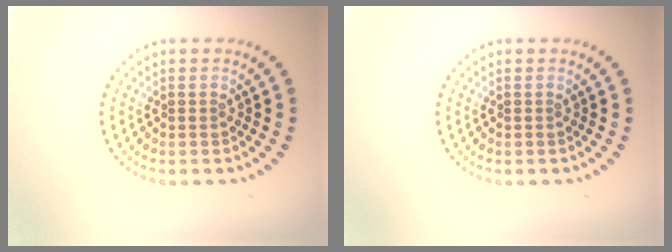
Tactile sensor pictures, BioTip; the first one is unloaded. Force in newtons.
{"total": 0.0}